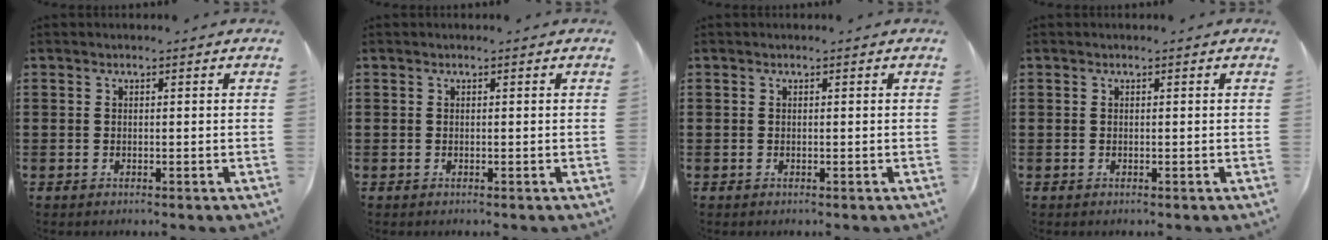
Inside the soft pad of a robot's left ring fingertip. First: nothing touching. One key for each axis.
{"total": 0.0}
{"total": 0.0}
{"total": 0.0}